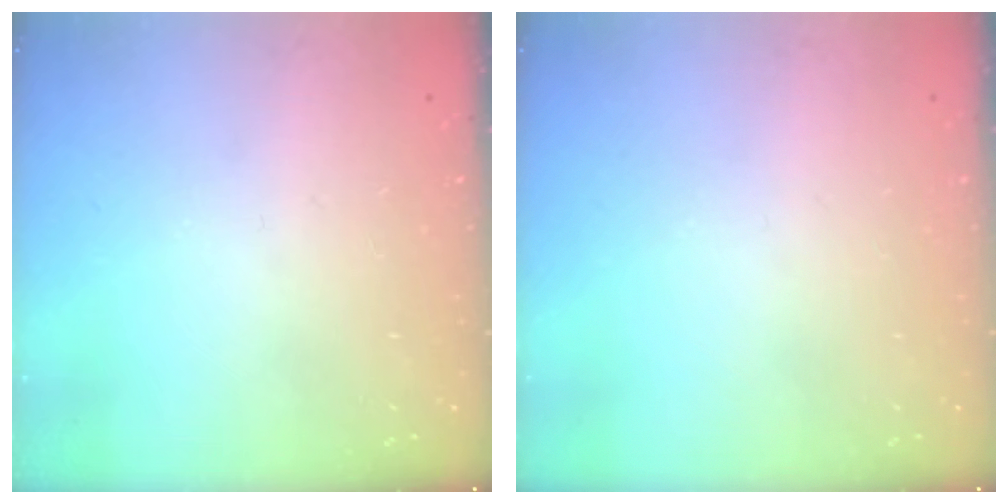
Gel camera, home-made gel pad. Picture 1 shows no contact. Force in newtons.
{"total": 0.0}